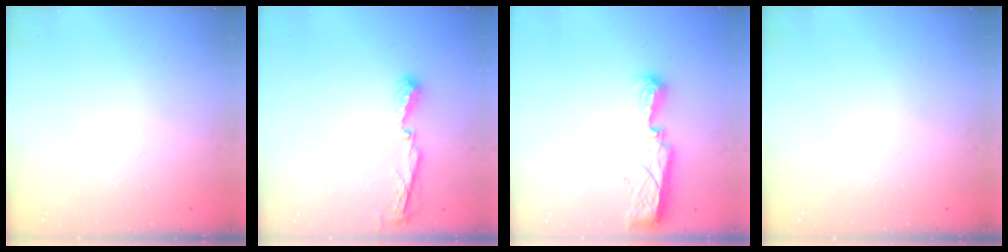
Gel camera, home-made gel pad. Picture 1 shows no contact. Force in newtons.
{"total": 5.1, "press": 5.1, "slide": 0.4}
{"total": 7.9, "press": 7.9, "slide": 0.9}
{"total": 0.0}